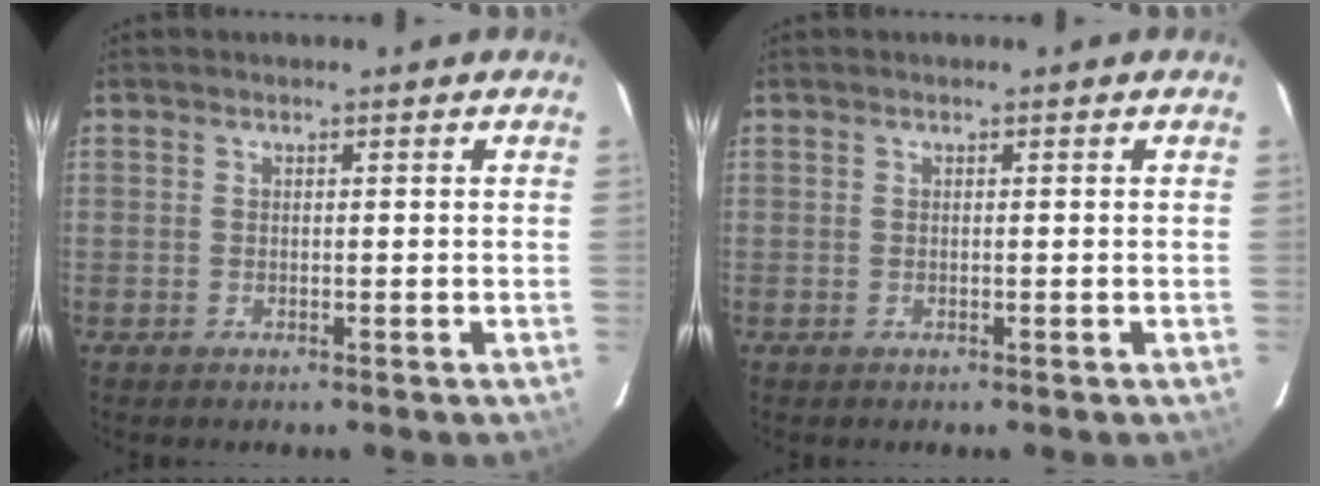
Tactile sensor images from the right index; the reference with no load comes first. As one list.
[{"total": 0.0}]